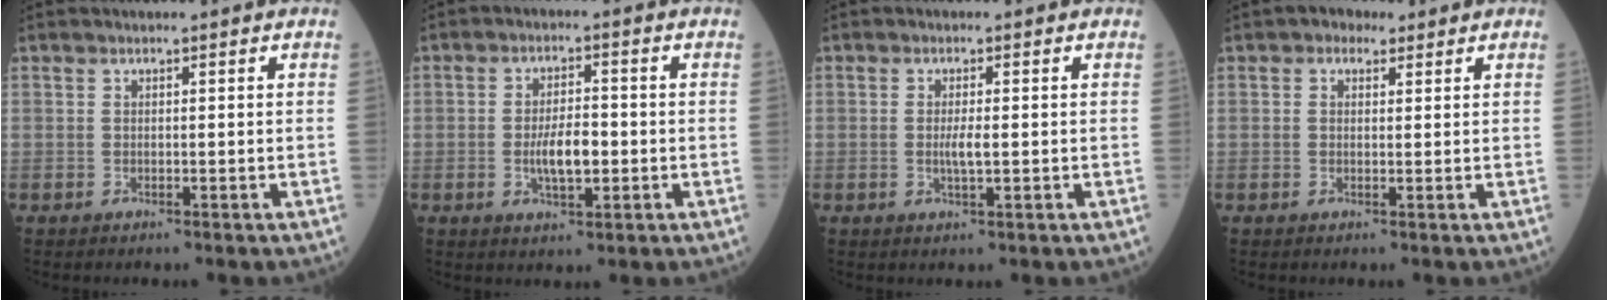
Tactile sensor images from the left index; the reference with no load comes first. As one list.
[{"total": 5.5, "force": [-1.0, 1.9, 5.0], "torque": [-0.097, 0.001, -0.017]}, {"total": 2.2, "force": [-0.1, 0.2, 2.2], "torque": [-0.047, -0.003, -0.001]}, {"total": 2.3, "force": [1.3, 1.6, 0.9], "torque": [-0.016, 0.011, 0.017]}]